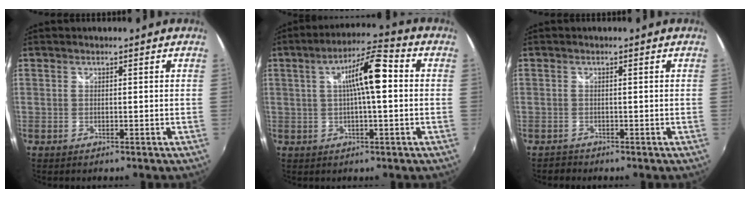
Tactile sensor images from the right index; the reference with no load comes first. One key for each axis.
{"total": 9.5, "fx": 0.9, "fy": 1.7, "fz": 9.4, "tx": -0.158, "ty": 0.016, "tz": 0.015}
{"total": 1.3, "fx": -1.1, "fy": 0.6, "fz": -0.1, "tx": -0.003, "ty": -0.001, "tz": -0.017}